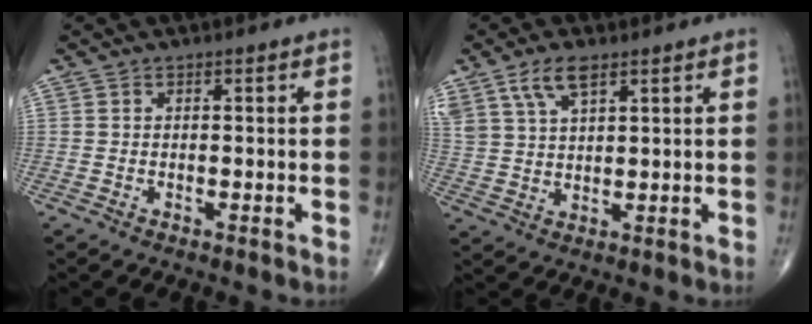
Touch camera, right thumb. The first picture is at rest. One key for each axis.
{"total": 7.5, "fx": 4.6, "fy": 3.1, "fz": 5.0, "tx": -0.100, "ty": -0.010, "tz": 0.095}